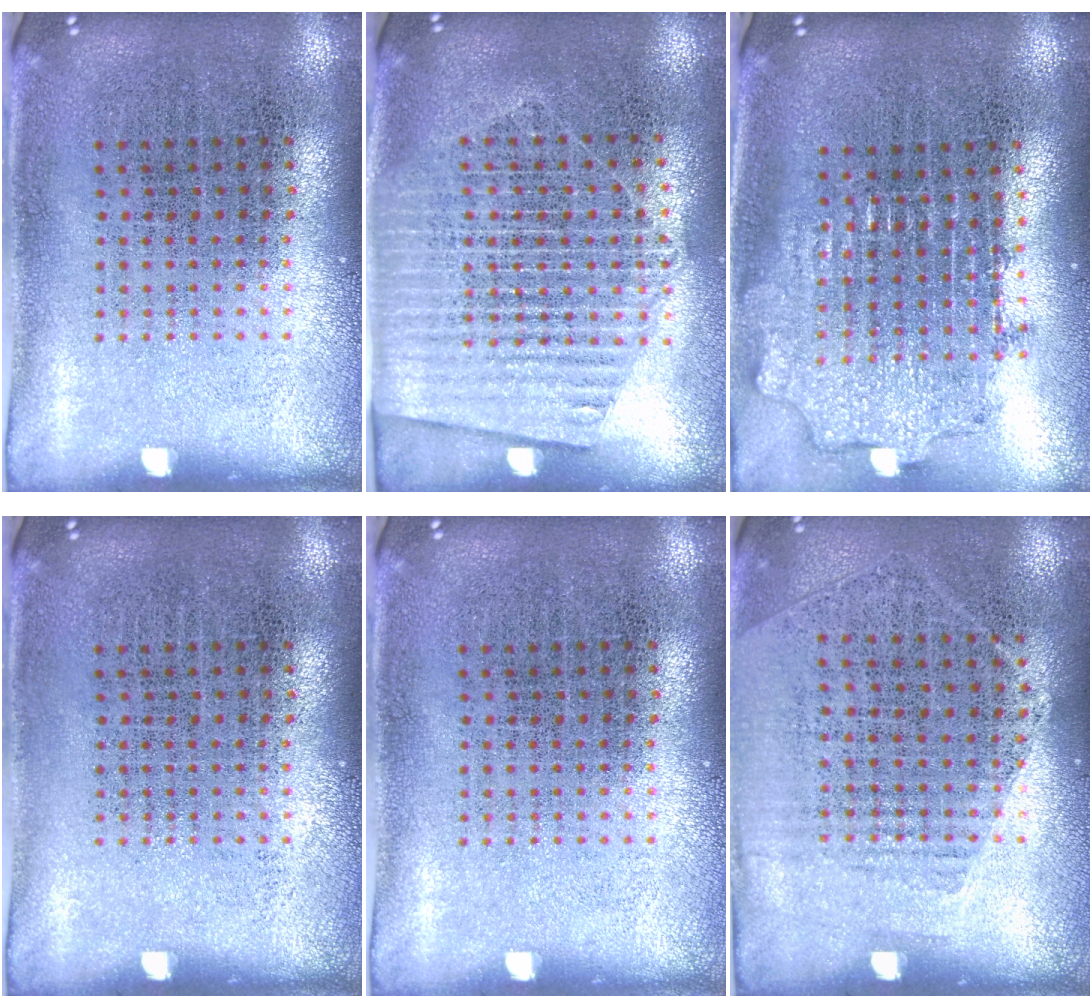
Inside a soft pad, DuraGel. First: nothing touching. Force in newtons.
{"total": 1.5, "press": 1.4, "slide": 0.6}
{"total": 1.9, "press": 1.4, "slide": 1.3}
{"total": 0.0}
{"total": 0.0}
{"total": 1.2, "press": 1.0, "slide": 0.7}